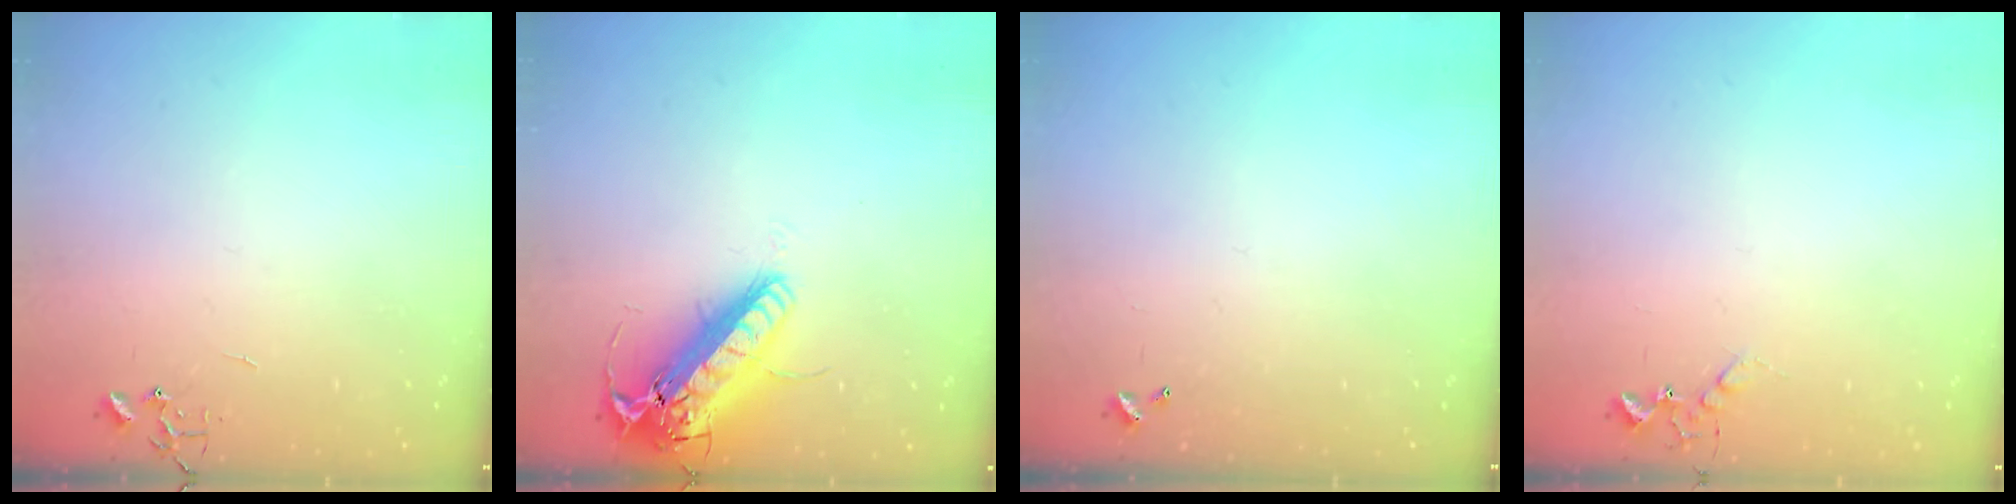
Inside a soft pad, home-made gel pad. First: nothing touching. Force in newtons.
{"total": 21.1, "press": 20.8, "slide": 3.7}
{"total": 0.0}
{"total": 5.2, "press": 5.1, "slide": 0.9}